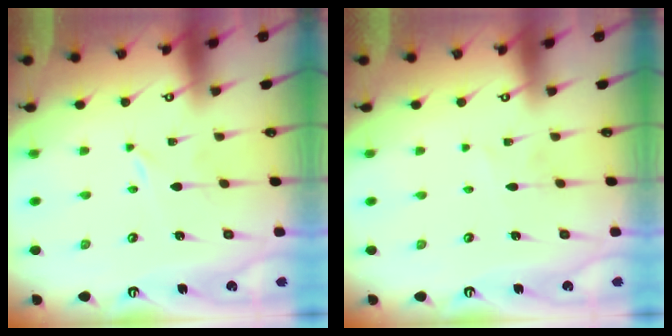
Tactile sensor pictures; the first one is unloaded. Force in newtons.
{"total": 2.8, "press": 2.7, "slide": 0.3}